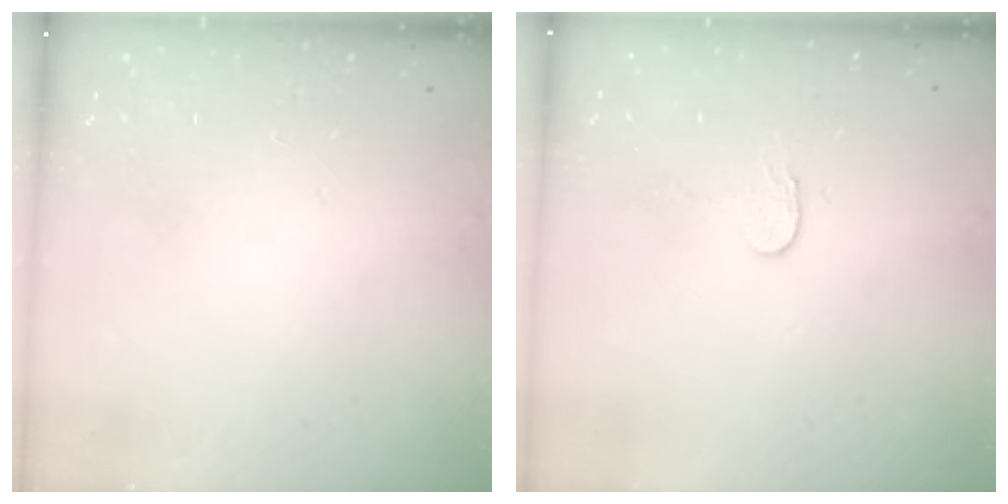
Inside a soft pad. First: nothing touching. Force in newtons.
{"total": 2.7, "press": 2.7, "slide": 0.2}